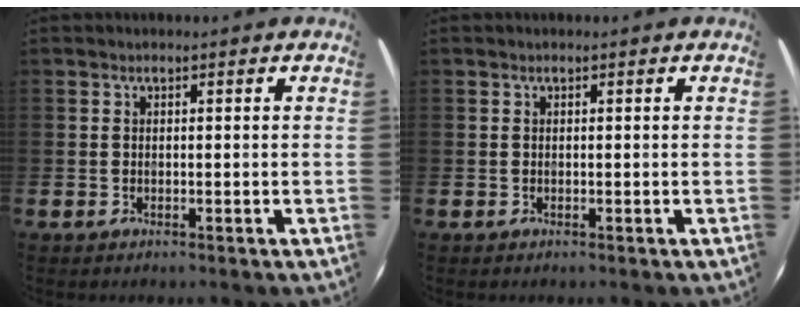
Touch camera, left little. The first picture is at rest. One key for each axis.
{"total": 0.0}